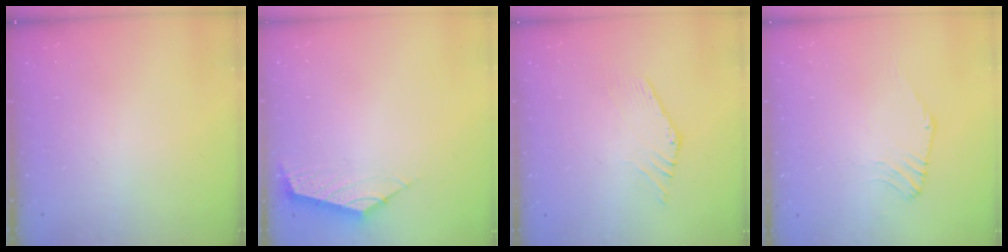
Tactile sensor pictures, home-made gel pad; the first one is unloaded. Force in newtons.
{"total": 2.5, "press": 2.4, "slide": 0.7}
{"total": 0.0}
{"total": 1.4, "press": 1.4, "slide": 0.4}